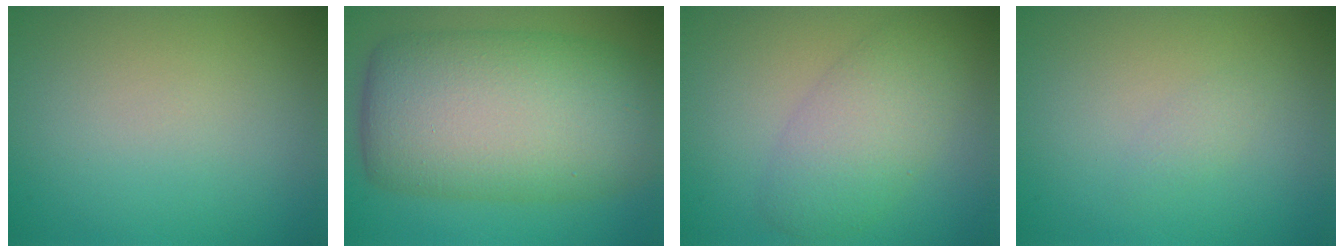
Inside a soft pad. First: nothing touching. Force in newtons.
{"total": 13.3, "press": 13.3, "slide": 0.3}
{"total": 5.0, "press": 5.0, "slide": 0.2}
{"total": 0.9, "press": 0.9, "slide": 0.0}